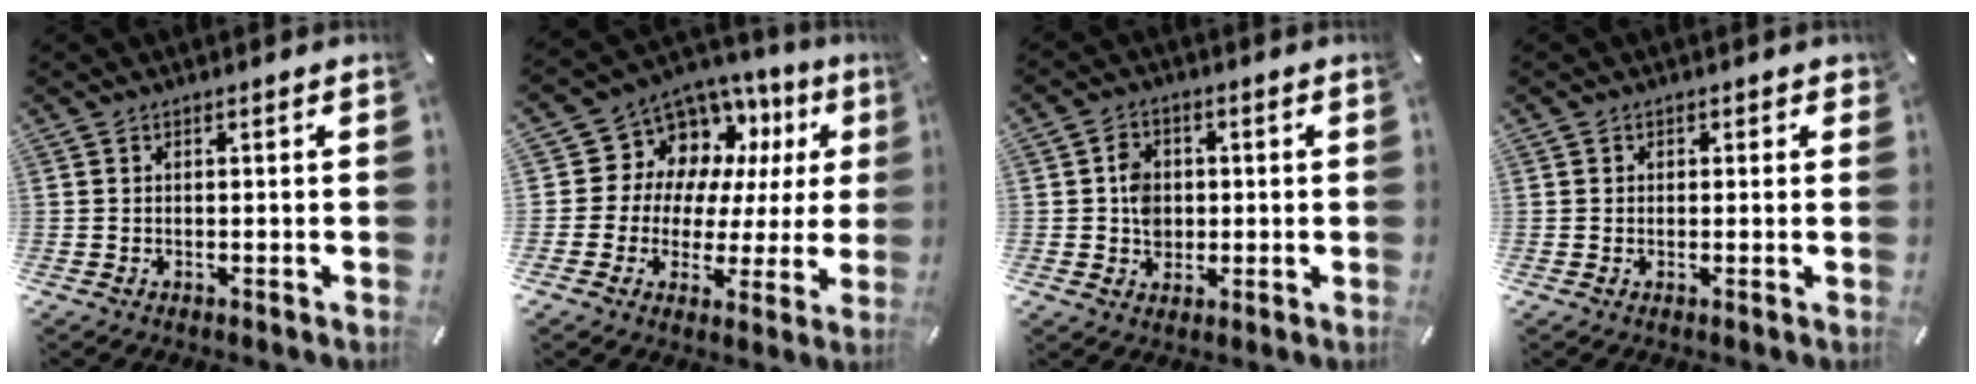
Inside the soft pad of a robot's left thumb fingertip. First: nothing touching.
{"total": 10.0, "force": [4.8, 8.5, 2.3], "torque": [-0.055, -0.052, 0.098]}
{"total": 6.0, "force": [0.0, 5.3, 2.8], "torque": [-0.043, 0.008, -0.001]}
{"total": 1.3, "force": [0.2, 1.3, 0.2], "torque": [0.004, 0.004, -0.002]}